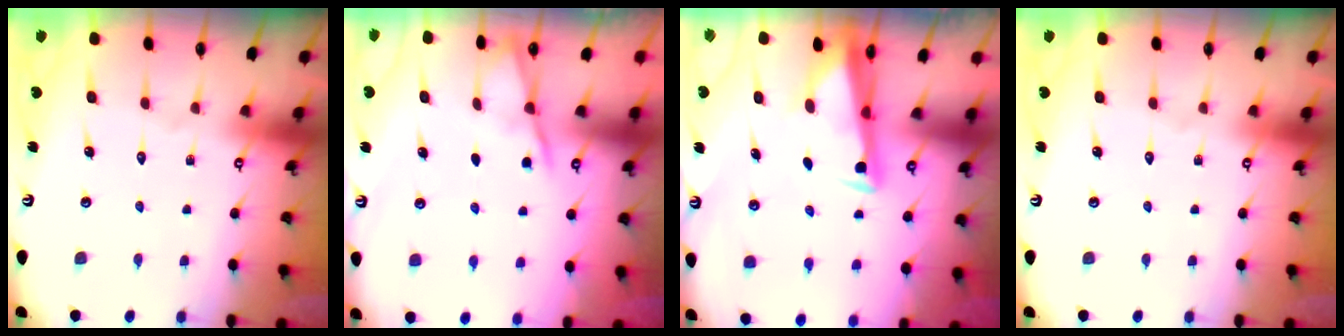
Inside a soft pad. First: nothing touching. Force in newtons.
{"total": 3.0, "press": 3.0, "slide": 0.5}
{"total": 3.6, "press": 3.5, "slide": 0.9}
{"total": 0.0}